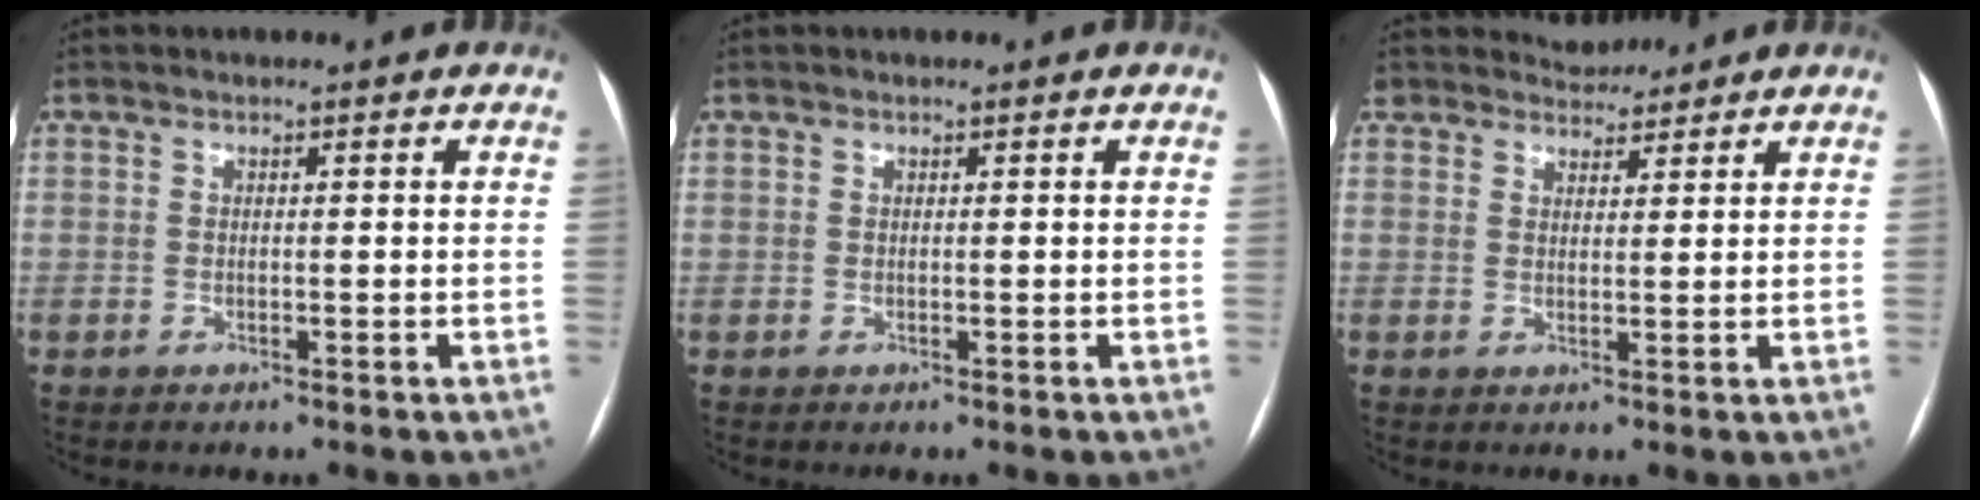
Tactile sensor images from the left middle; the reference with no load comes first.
{"total": 0.0}
{"total": 3.6, "force": [3.4, 0.9, -0.6], "torque": [0.007, 0.010, 0.059]}